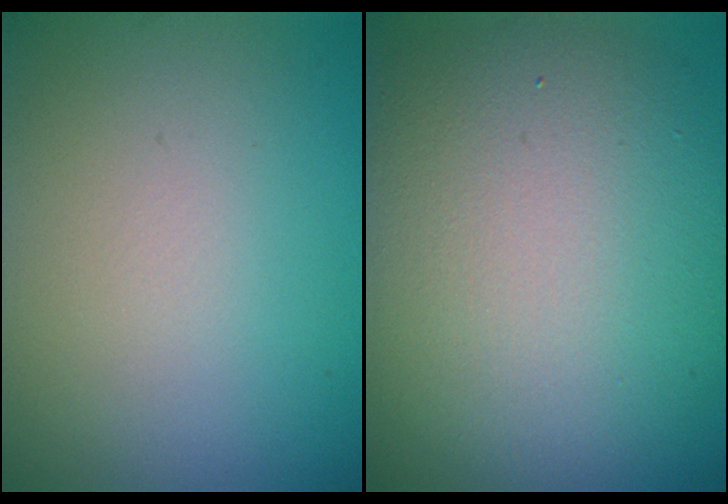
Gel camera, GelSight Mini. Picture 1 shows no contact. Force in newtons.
{"total": 10.8, "press": 10.8, "slide": 0.3}